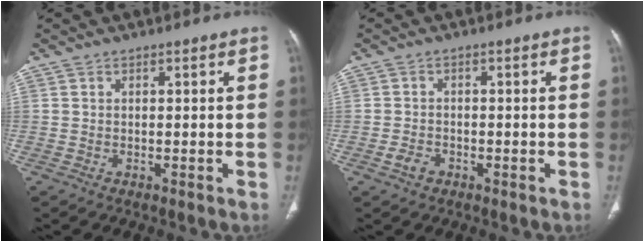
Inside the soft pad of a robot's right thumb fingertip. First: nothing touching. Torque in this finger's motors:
{"motor_torque": [0.60, 0.33, 0.24, -0.74, 0.04]}